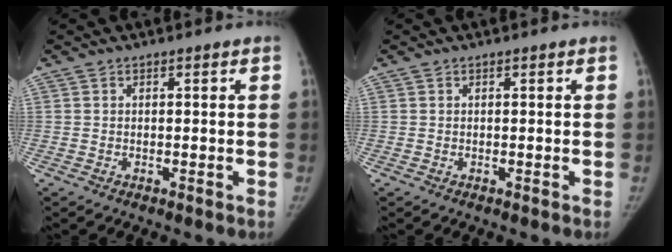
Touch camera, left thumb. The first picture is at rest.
{"total": 0.0}